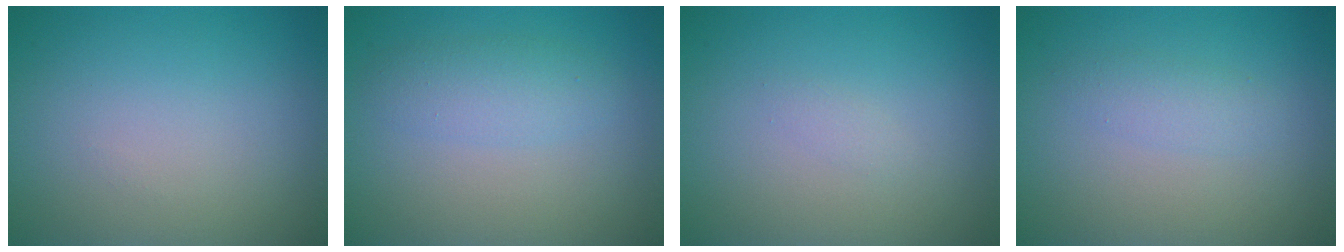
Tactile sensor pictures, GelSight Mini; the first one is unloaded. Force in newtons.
{"total": 2.4, "press": 2.4, "slide": 0.0}
{"total": 0.7, "press": 0.6, "slide": 0.1}
{"total": 1.5, "press": 1.5, "slide": 0.1}